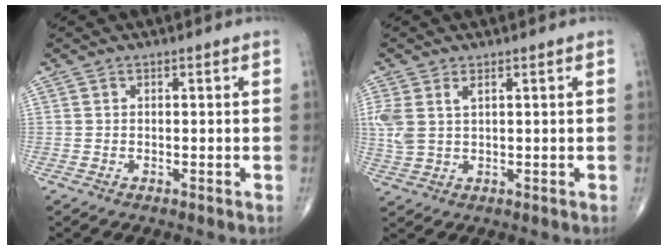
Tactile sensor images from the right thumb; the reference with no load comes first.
{"total": 5.2, "force": [1.7, 2.7, 4.1], "torque": [-0.113, 0.008, 0.042]}